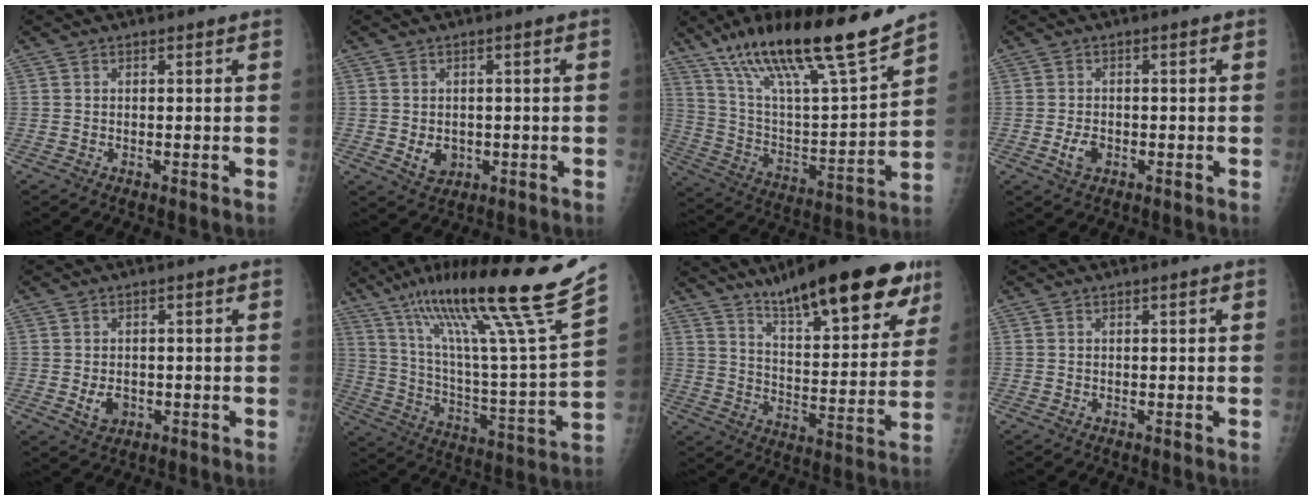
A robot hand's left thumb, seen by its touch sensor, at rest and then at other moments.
{"total": 4.1, "force": [-0.7, 3.2, 2.5], "torque": [-0.022, 0.001, -0.001]}
{"total": 24.5, "force": [17.7, 3.5, 16.5], "torque": [-0.261, -0.065, 0.312]}
{"total": 3.2, "force": [-1.1, 2.1, 2.2], "torque": [-0.037, 0.007, -0.017]}
{"total": 3.8, "force": [-0.9, 2.8, 2.4], "torque": [-0.029, 0.004, -0.007]}
{"total": 27.6, "force": [18.9, 0.7, 20.1], "torque": [-0.311, -0.070, 0.319]}
{"total": 24.1, "force": [15.8, 6.3, 17.0], "torque": [-0.215, -0.056, 0.242]}
{"total": 0.0}